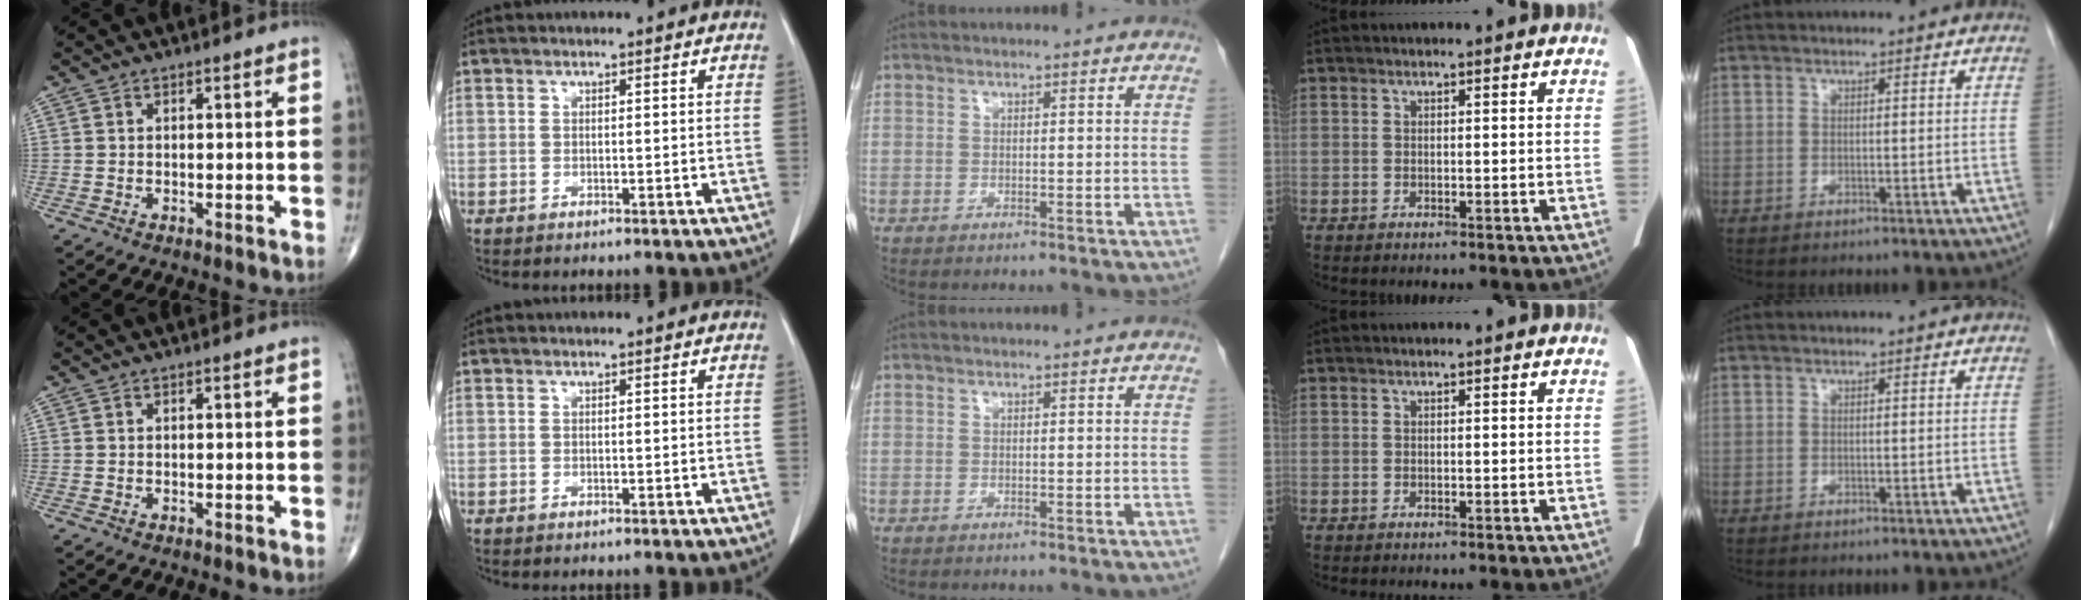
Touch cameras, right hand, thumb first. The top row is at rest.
{}